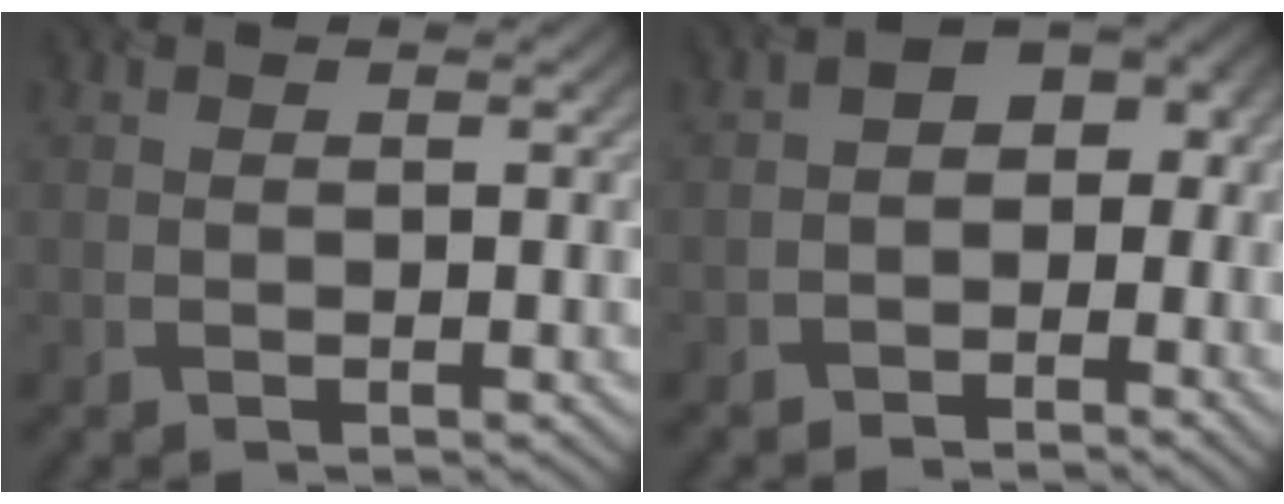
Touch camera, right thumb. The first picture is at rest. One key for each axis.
{"total": 5.2, "fx": -1.4, "fy": 3.4, "fz": 3.6, "tx": -0.037, "ty": 0.005, "tz": -0.036}